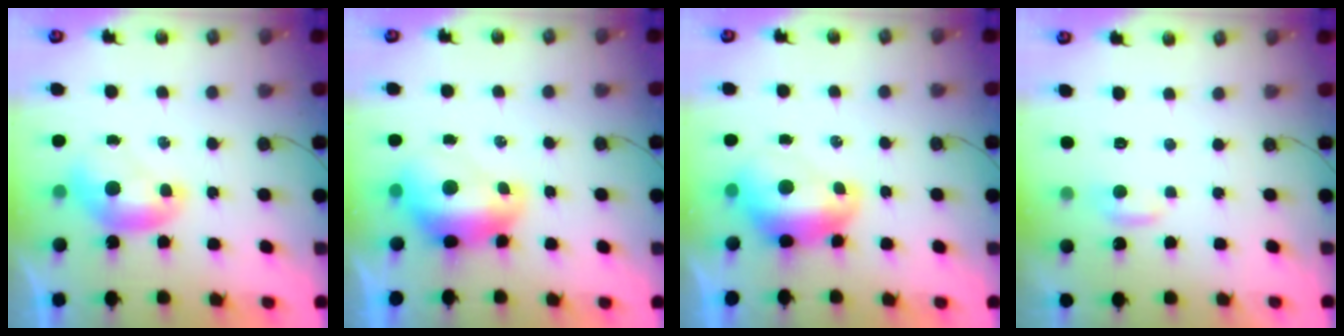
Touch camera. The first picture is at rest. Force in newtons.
{"total": 2.8, "press": 2.7, "slide": 0.7}
{"total": 2.2, "press": 2.1, "slide": 0.7}
{"total": 1.9, "press": 1.9, "slide": 0.4}